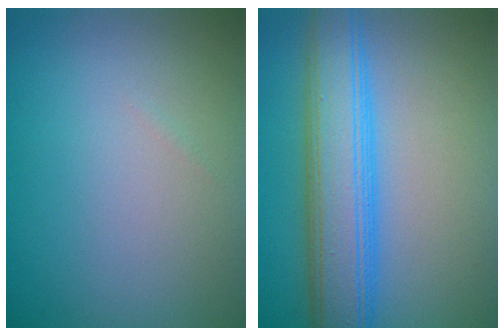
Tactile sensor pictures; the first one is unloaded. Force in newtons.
{"total": 7.5, "press": 7.5, "slide": 0.1}